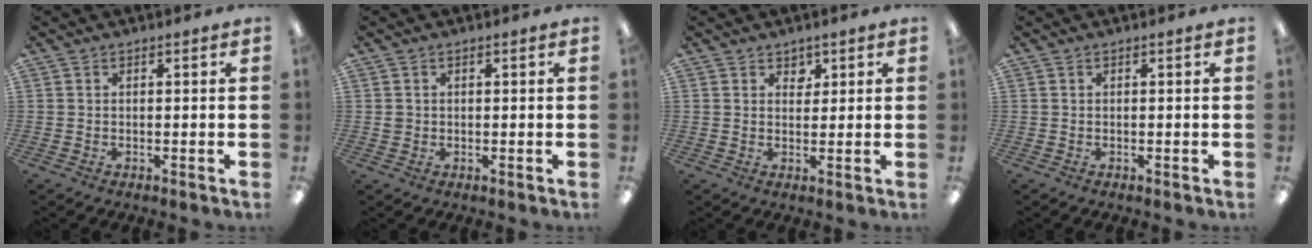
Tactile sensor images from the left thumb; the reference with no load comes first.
{"total": 1.3, "force": [0.1, 1.3, 0.3], "torque": [-0.007, 0.005, -0.001]}
{"total": 2.7, "force": [1.8, 2.0, 0.2], "torque": [0.013, -0.006, 0.028]}
{"total": 0.0}